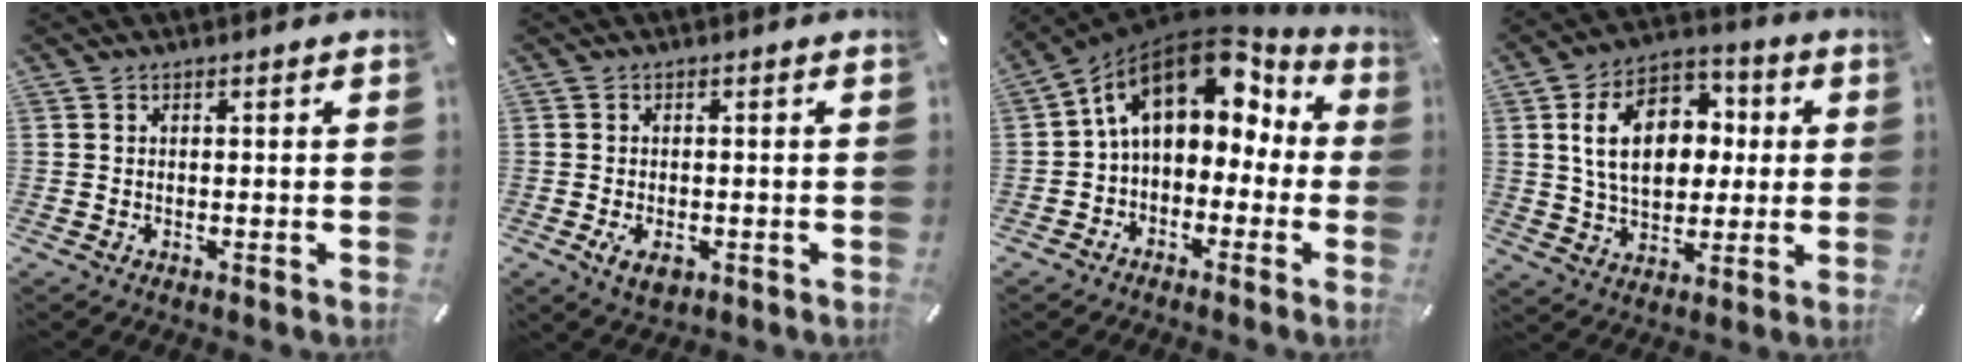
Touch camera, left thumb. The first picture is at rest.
{"total": 3.3, "force": [-1.1, 2.2, 2.2], "torque": [-0.027, -0.004, -0.021]}
{"total": 15.8, "force": [5.3, 10.7, 10.3], "torque": [-0.167, -0.021, 0.091]}
{"total": 15.6, "force": [2.1, 11.4, 10.5], "torque": [-0.187, 0.014, 0.037]}